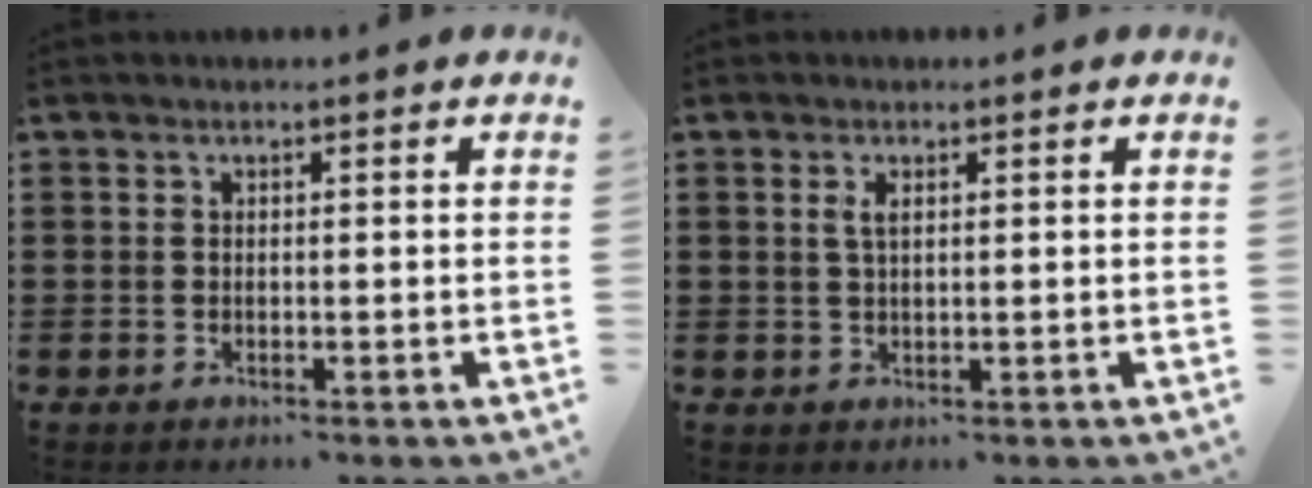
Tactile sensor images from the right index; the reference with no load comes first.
{"total": 1.9, "force": [0.6, 0.7, 1.7], "torque": [-0.035, 0.005, 0.009]}